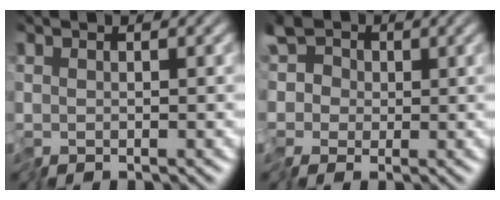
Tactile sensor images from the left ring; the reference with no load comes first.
{"total": 3.3, "force": [0.2, 3.0, 1.3], "torque": [-0.022, 0.003, -0.015]}